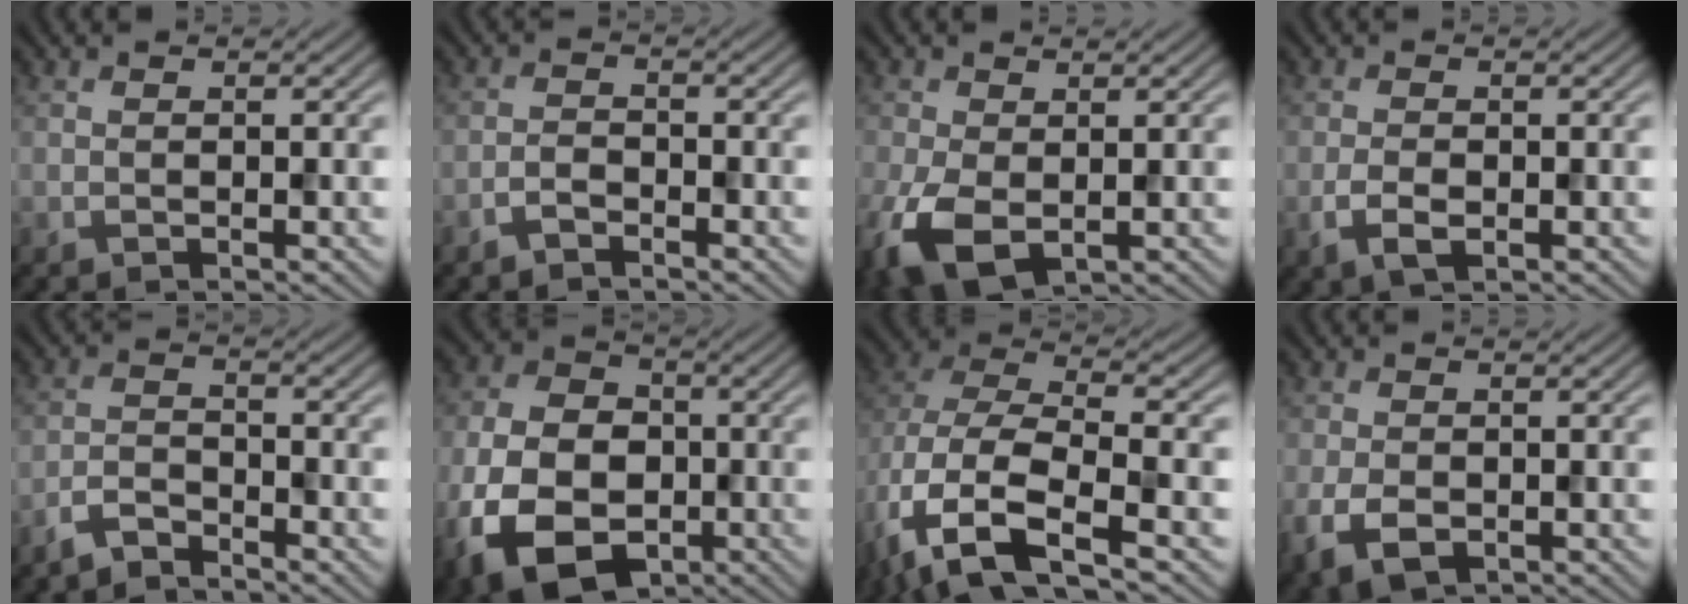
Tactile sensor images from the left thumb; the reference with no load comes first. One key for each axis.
{"total": 1.8, "fx": -1.5, "fy": 0.6, "fz": 0.8, "tx": -0.015, "ty": 0.003, "tz": -0.036}
{"total": 7.3, "fx": -2.4, "fy": 4.5, "fz": 5.3, "tx": -0.144, "ty": -0.026, "tz": -0.044}
{"total": 3.0, "fx": -1.1, "fy": 1.6, "fz": 2.3, "tx": -0.051, "ty": -0.007, "tz": -0.021}
{"total": 3.4, "fx": -3.0, "fy": 0.8, "fz": 1.3, "tx": -0.027, "ty": 0.000, "tz": -0.072}
{"total": 13.9, "fx": -5.2, "fy": 9.8, "fz": 8.4, "tx": -0.198, "ty": -0.036, "tz": -0.101}
{"total": 12.4, "fx": -4.3, "fy": 6.5, "fz": 9.7, "tx": -0.234, "ty": -0.023, "tz": -0.073}
{"total": 4.7, "fx": -1.7, "fy": 2.9, "fz": 3.2, "tx": -0.081, "ty": -0.016, "tz": -0.033}